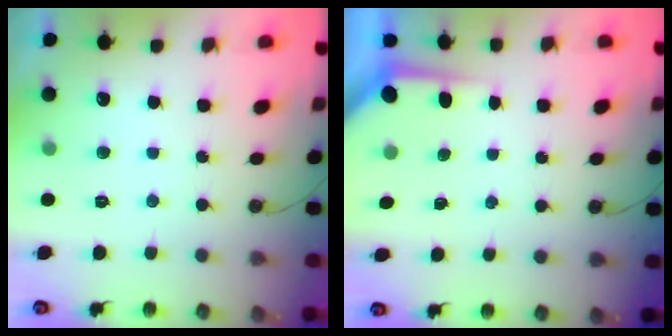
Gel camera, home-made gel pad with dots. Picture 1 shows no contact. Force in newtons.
{"total": 3.6, "press": 3.6, "slide": 0.4}